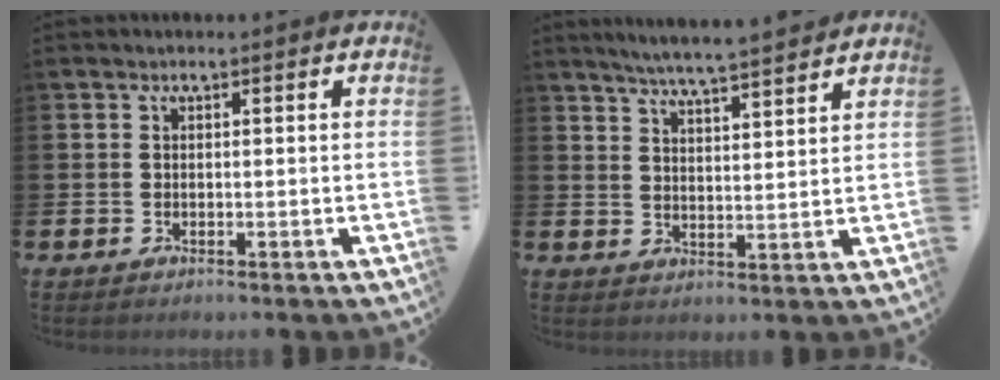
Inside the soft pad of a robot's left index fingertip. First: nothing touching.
{"total": 5.7, "force": [5.6, -0.5, 1.1], "torque": [-0.042, -0.032, 0.099]}